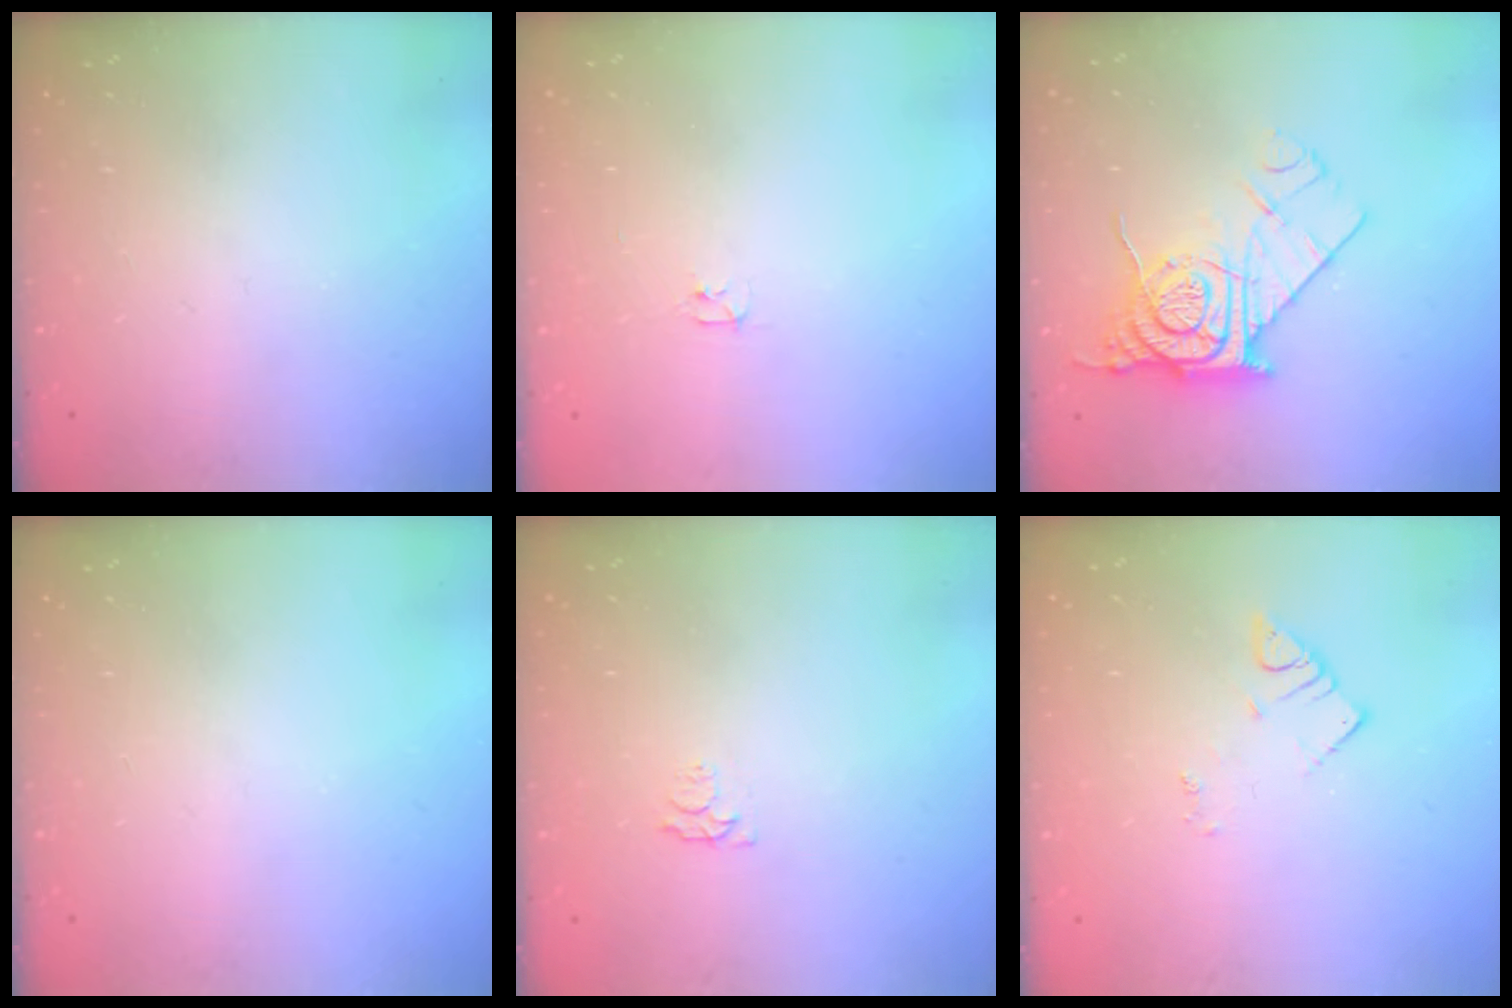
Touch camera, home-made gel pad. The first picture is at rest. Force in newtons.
{"total": 2.4, "press": 2.3, "slide": 0.4}
{"total": 12.4, "press": 12.3, "slide": 0.9}
{"total": 0.0}
{"total": 3.2, "press": 3.2, "slide": 0.5}
{"total": 2.7, "press": 2.7, "slide": 0.4}